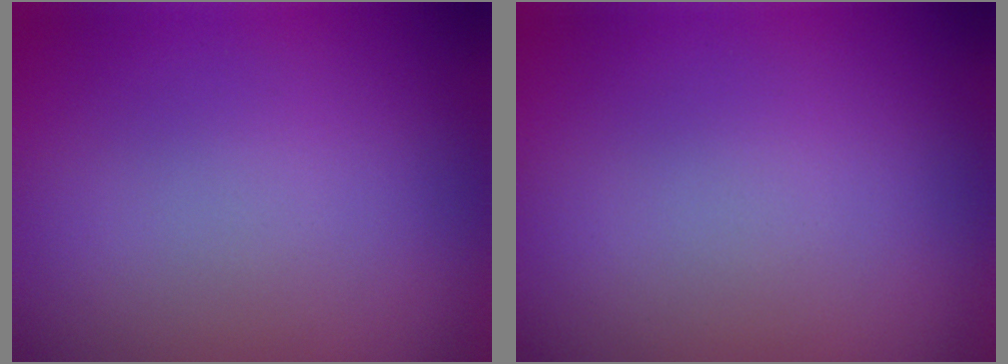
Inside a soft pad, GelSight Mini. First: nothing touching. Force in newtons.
{"total": 0.0}